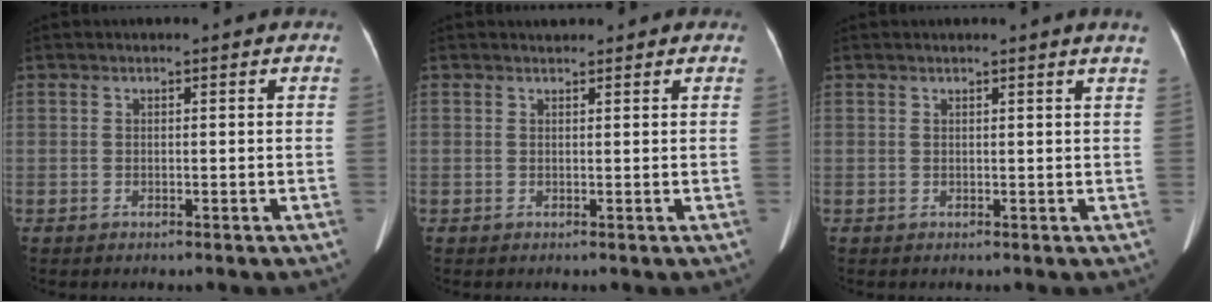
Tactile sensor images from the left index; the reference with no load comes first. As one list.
[{"total": 1.2, "force": [0.9, 0.7, 0.0], "torque": [0.001, 0.012, 0.012]}, {"total": 1.8, "force": [1.4, -0.6, 0.8], "torque": [-0.022, -0.007, 0.021]}]